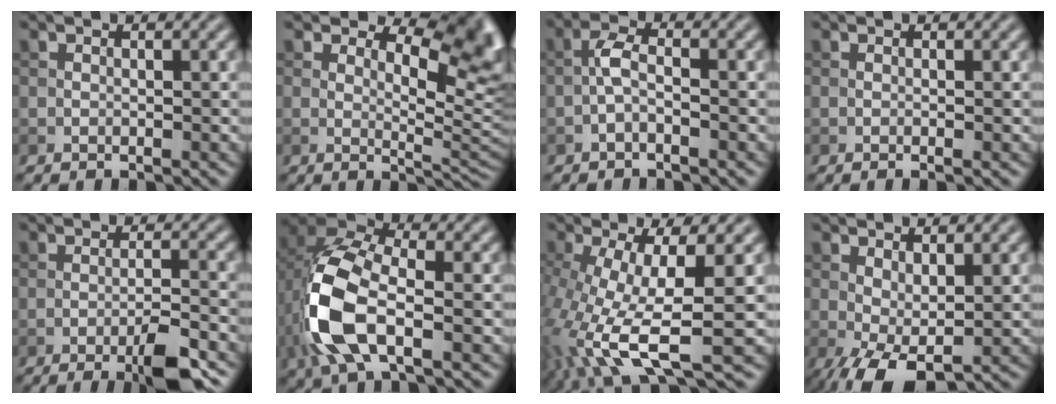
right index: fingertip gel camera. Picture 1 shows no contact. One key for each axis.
{"total": 8.8, "fx": 4.1, "fy": 4.2, "fz": 6.6, "tx": -0.087, "ty": -0.002, "tz": 0.061}
{"total": 2.0, "fx": -0.9, "fy": 0.7, "fz": 1.7, "tx": -0.036, "ty": 0.007, "tz": -0.022}
{"total": 0.9, "fx": -0.1, "fy": 0.2, "fz": 0.8, "tx": -0.011, "ty": -0.004, "tz": -0.005}
{"total": 5.3, "fx": -2.8, "fy": 1.0, "fz": 4.4, "tx": -0.067, "ty": 0.001, "tz": -0.045}
{"total": 9.9, "fx": -2.3, "fy": 5.2, "fz": 8.1, "tx": -0.190, "ty": 0.005, "tz": -0.054}
{"total": 11.2, "fx": -2.7, "fy": 3.9, "fz": 10.1, "tx": -0.222, "ty": -0.025, "tz": -0.041}
{"total": 4.8, "fx": -1.0, "fy": 2.0, "fz": 4.2, "tx": -0.091, "ty": -0.006, "tz": -0.015}